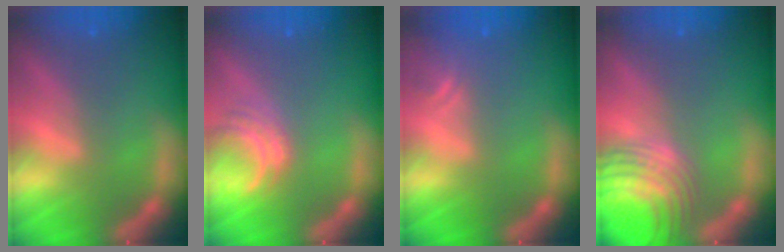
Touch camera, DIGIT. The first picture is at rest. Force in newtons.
{"total": 3.0}
{"total": 1.9}
{"total": 9.1}